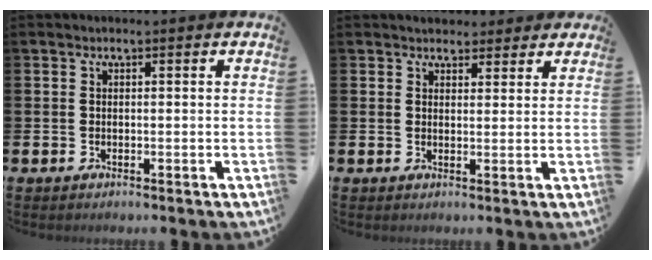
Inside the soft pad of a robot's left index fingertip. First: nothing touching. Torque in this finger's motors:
{"motor_torque": [0.59, -0.76, 0.15, 0.05]}